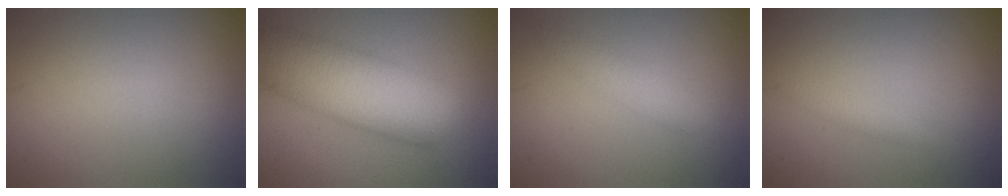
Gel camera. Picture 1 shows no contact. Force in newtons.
{"total": 8.6, "press": 8.6, "slide": 0.7}
{"total": 2.0, "press": 2.0, "slide": 0.1}
{"total": 0.8, "press": 0.8, "slide": 0.1}